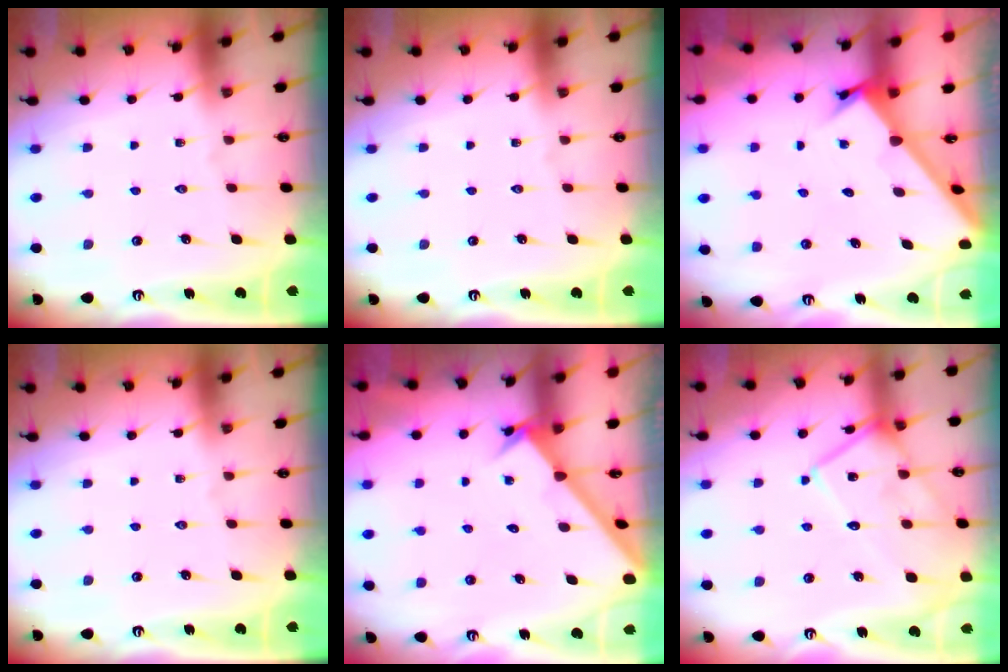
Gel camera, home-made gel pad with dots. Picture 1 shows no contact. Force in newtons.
{"total": 0.0}
{"total": 2.1, "press": 2.1, "slide": 0.2}
{"total": 0.0}
{"total": 2.2, "press": 2.2, "slide": 0.2}
{"total": 15.2, "press": 15.2, "slide": 1.1}